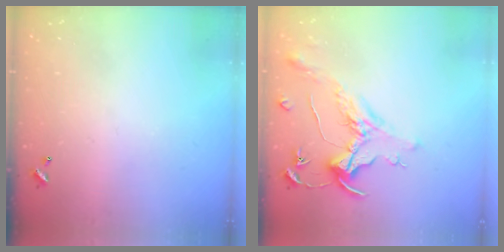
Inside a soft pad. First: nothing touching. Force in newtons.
{"total": 1.6, "press": 1.4, "slide": 0.7}